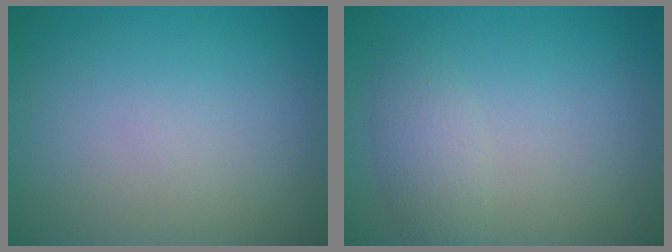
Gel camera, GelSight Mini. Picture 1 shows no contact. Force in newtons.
{"total": 2.1, "press": 2.1, "slide": 0.2}